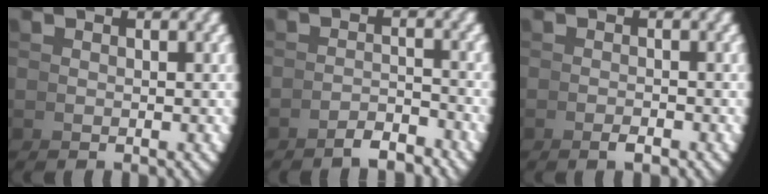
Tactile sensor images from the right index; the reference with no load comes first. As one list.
[{"total": 2.7, "force": [-2.6, -0.6, 0.7], "torque": [0.012, 0.009, -0.049]}, {"total": 1.1, "force": [-0.9, -0.6, 0.3], "torque": [0.006, 0.005, -0.017]}]